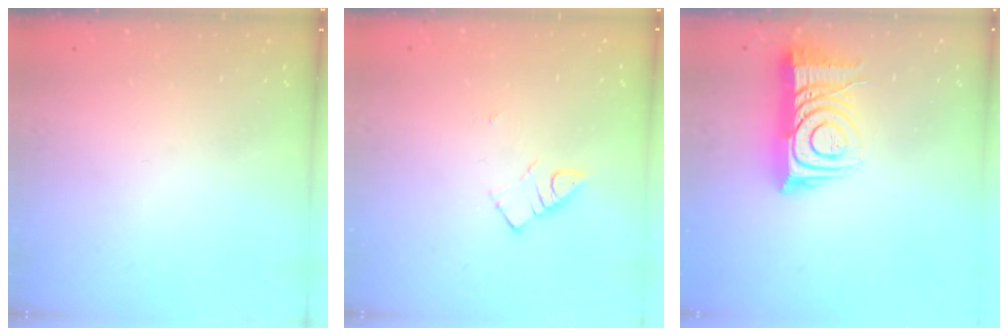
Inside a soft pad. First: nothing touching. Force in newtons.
{"total": 2.8, "press": 2.7, "slide": 0.3}
{"total": 12.9, "press": 12.8, "slide": 1.1}